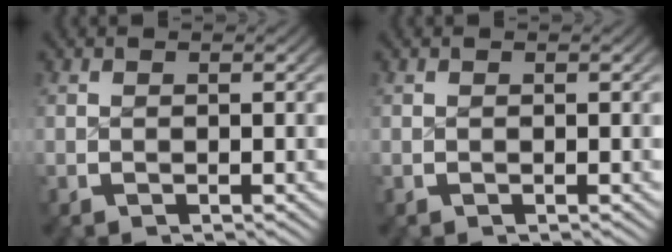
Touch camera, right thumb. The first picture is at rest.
{"total": 0.0}